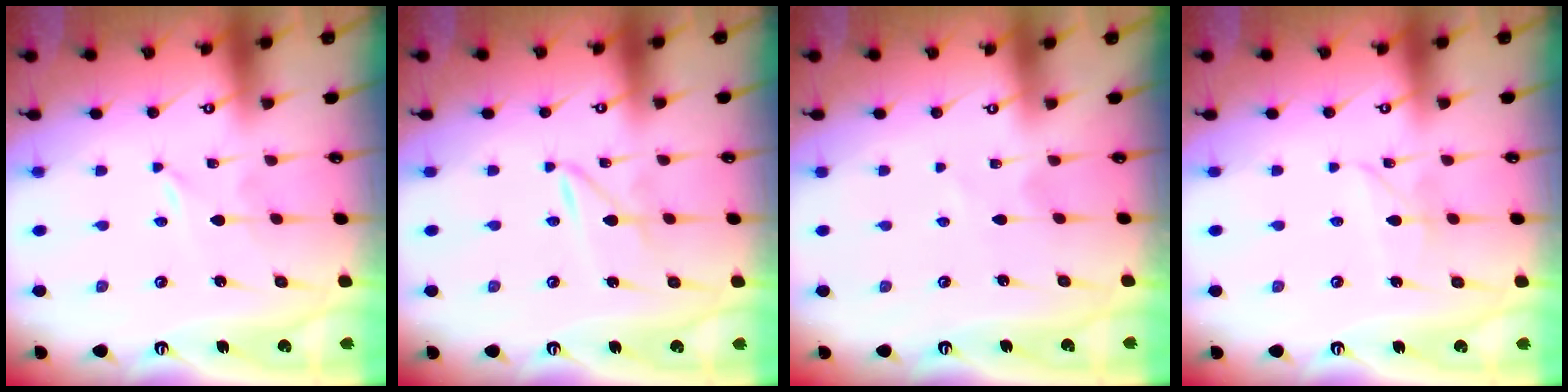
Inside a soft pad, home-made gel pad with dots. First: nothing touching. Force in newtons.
{"total": 2.6, "press": 2.6, "slide": 0.2}
{"total": 1.8, "press": 1.7, "slide": 0.3}
{"total": 2.8, "press": 2.8, "slide": 0.3}